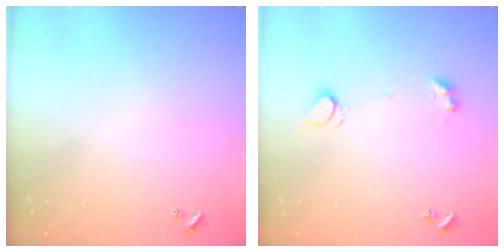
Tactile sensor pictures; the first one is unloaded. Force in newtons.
{"total": 3.2, "press": 3.1, "slide": 0.7}